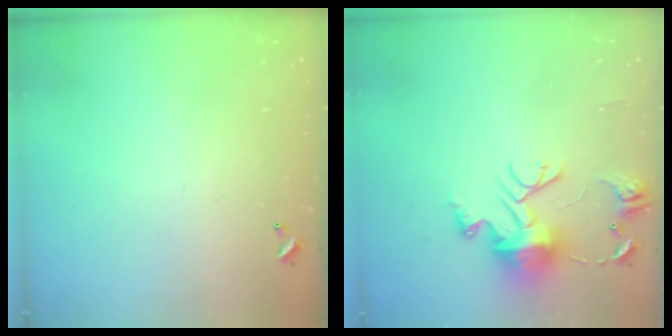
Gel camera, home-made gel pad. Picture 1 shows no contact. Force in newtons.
{"total": 12.0, "press": 11.9, "slide": 1.2}